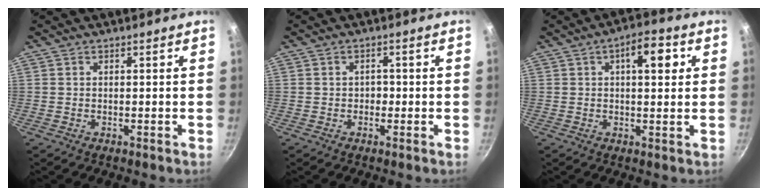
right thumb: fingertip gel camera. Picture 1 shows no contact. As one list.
[{"total": 1.5, "force": [-0.4, 1.3, 0.7], "torque": [-0.003, 0.006, -0.007]}, {"total": 7.8, "force": [2.2, 3.5, 6.6], "torque": [-0.071, 0.004, 0.023]}]